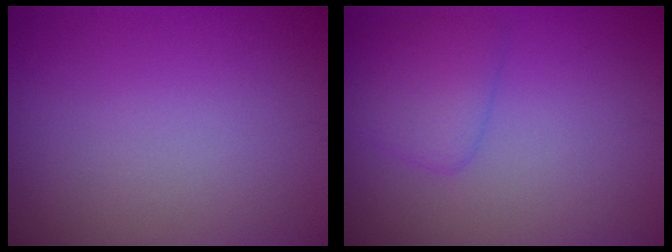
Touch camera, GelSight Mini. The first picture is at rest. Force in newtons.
{"total": 2.6, "press": 2.6, "slide": 0.0}